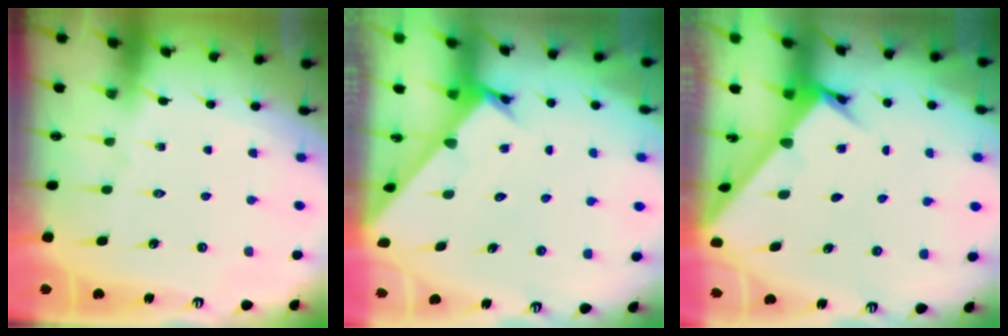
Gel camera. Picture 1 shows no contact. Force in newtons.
{"total": 2.2, "press": 2.2, "slide": 0.1}
{"total": 2.5, "press": 2.5, "slide": 0.3}